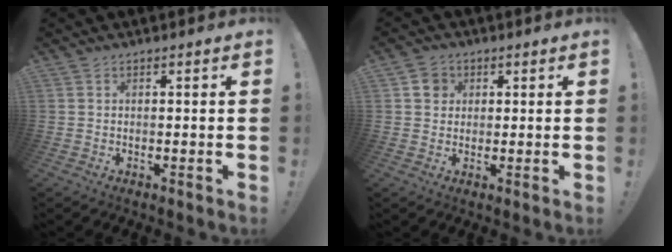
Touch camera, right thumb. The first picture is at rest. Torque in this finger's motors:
{"motor_torque": [-0.05, 0.19, 0.16, -0.08, -0.02]}